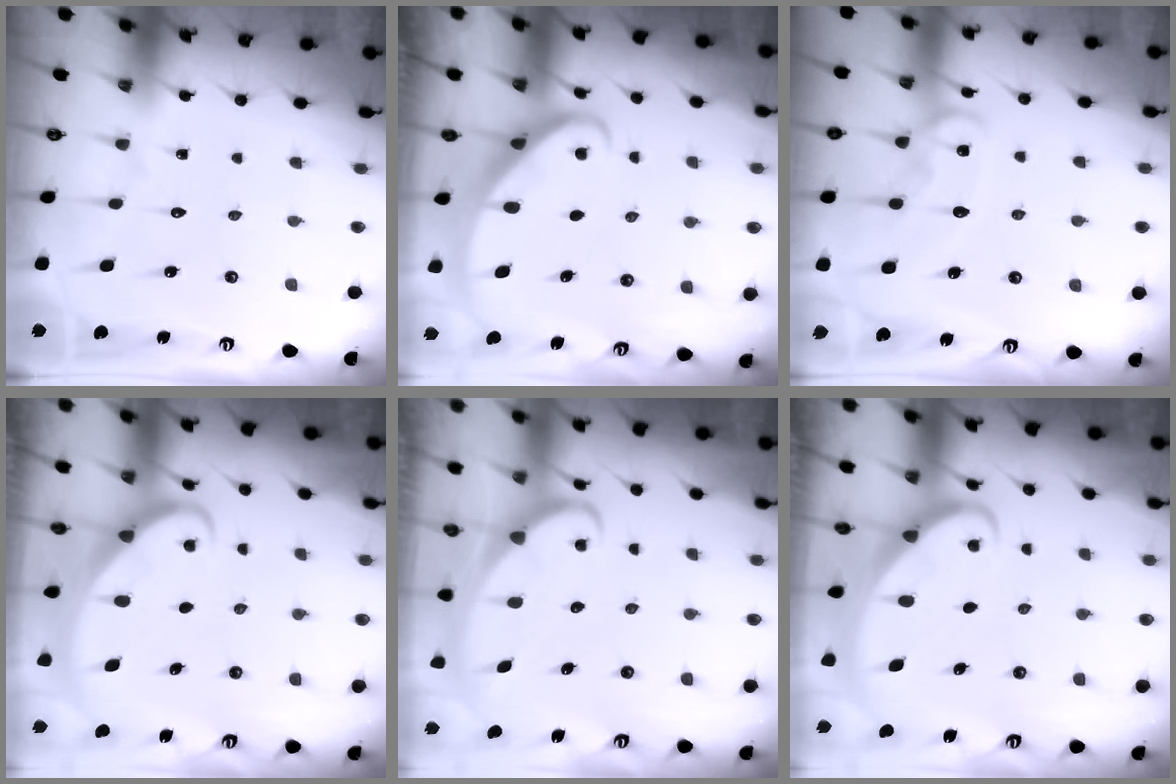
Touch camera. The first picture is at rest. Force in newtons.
{"total": 2.3, "press": 2.3, "slide": 0.2}
{"total": 11.4, "press": 11.4, "slide": 1.0}
{"total": 2.0, "press": 2.0, "slide": 0.1}
{"total": 2.3, "press": 2.3, "slide": 0.2}
{"total": 2.0, "press": 2.0, "slide": 0.1}